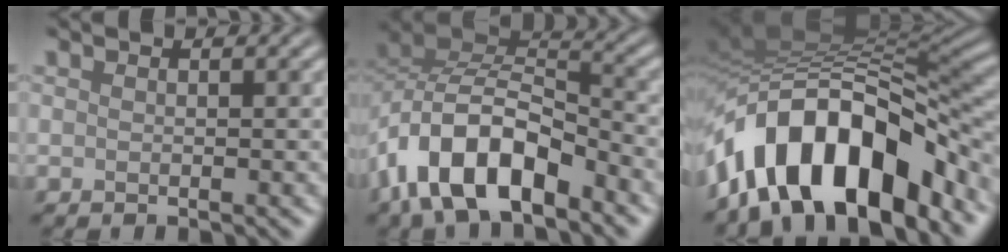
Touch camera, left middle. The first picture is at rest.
{"total": 10.1, "force": [-5.3, 5.0, 6.9], "torque": [-0.120, 0.010, -0.108]}
{"total": 14.1, "force": [-7.1, 6.5, 10.2], "torque": [-0.152, 0.002, -0.121]}